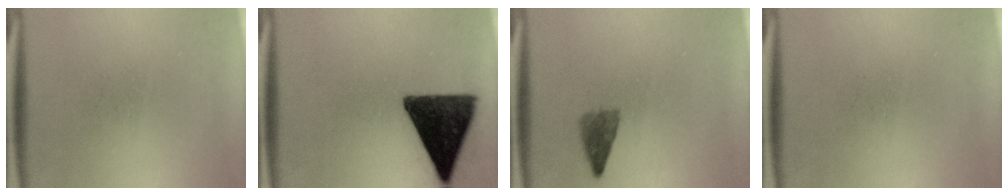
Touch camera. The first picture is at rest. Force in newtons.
{"total": 14.0}
{"total": 2.4}
{"total": 0.0}